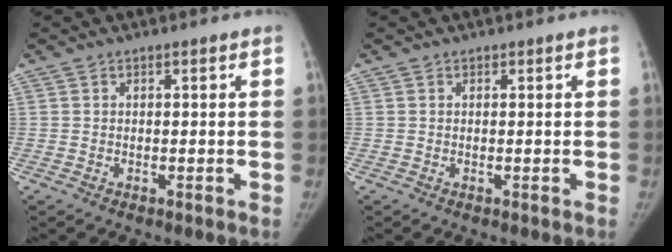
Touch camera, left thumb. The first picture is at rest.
{"total": 0.0}